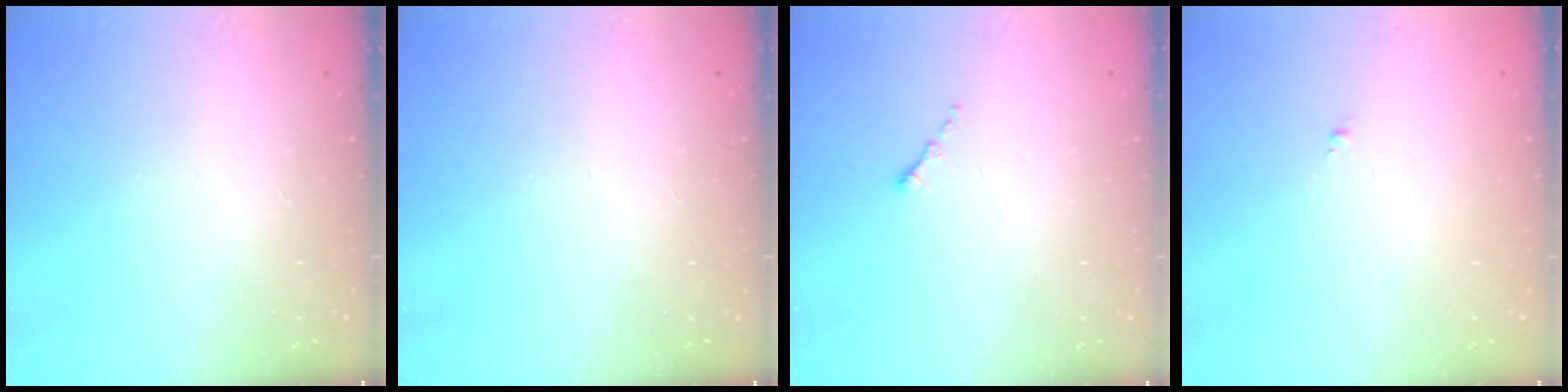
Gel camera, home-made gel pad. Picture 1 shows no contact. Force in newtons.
{"total": 0.0}
{"total": 0.6, "press": 0.5, "slide": 0.2}
{"total": 0.0}